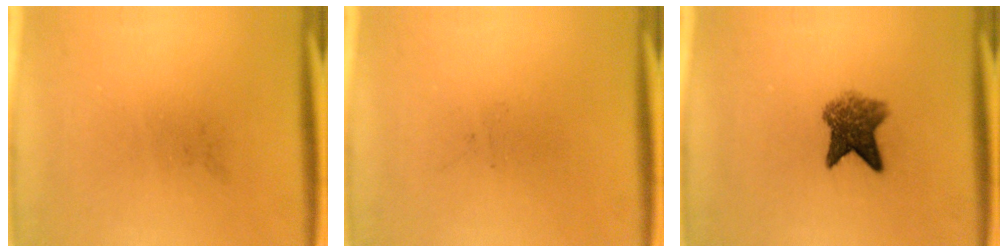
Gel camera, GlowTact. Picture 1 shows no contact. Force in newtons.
{"total": 0.0}
{"total": 5.7}